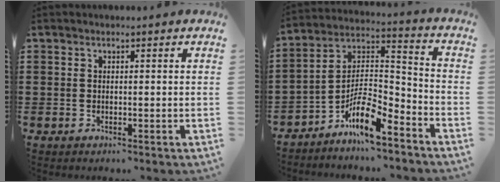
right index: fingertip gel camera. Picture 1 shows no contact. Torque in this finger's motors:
{"motor_torque": [0.88, -1.02, 0.52, 0.12]}